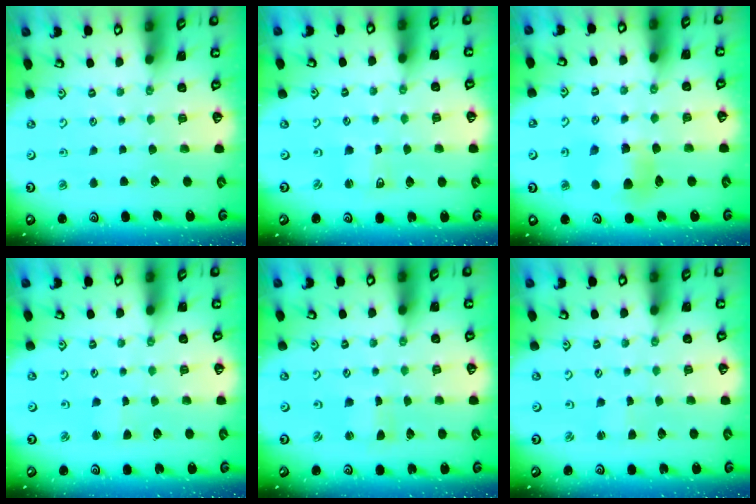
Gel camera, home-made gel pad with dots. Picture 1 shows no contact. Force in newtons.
{"total": 2.0, "press": 2.0, "slide": 0.3}
{"total": 7.3, "press": 7.2, "slide": 0.8}
{"total": 1.3, "press": 1.3, "slide": 0.2}
{"total": 1.3, "press": 1.3, "slide": 0.1}
{"total": 0.9, "press": 0.9, "slide": 0.2}